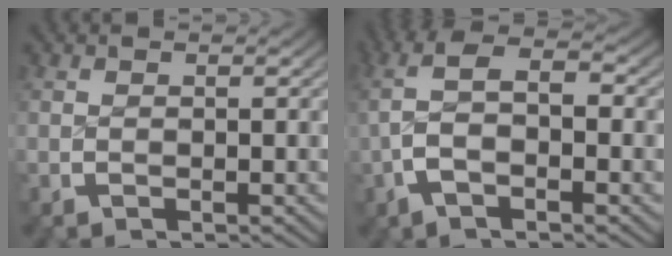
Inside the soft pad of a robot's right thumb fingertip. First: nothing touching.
{"total": 6.6, "force": [0.3, 3.3, 5.7], "torque": [-0.121, 0.002, 0.001]}